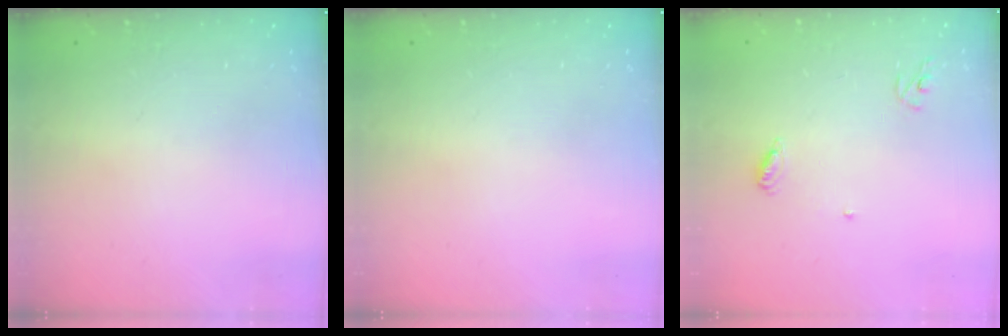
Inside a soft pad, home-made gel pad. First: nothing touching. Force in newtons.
{"total": 0.0}
{"total": 4.9, "press": 4.9, "slide": 0.4}